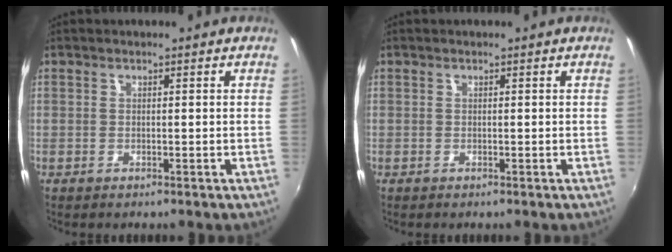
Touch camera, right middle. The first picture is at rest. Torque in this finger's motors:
{"motor_torque": [0.00, -0.01, -0.01, 0.00]}